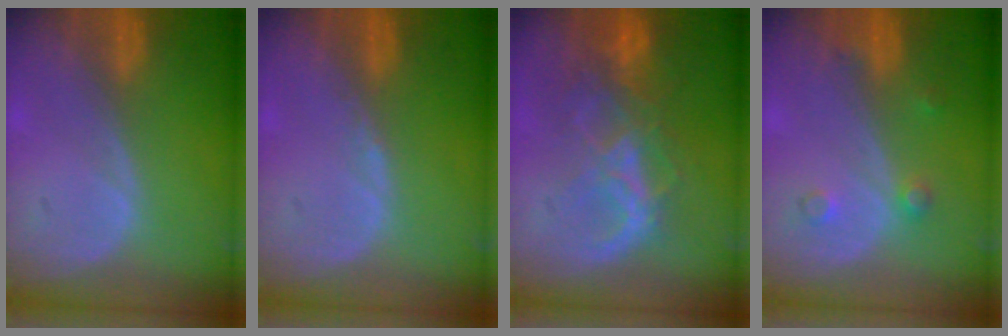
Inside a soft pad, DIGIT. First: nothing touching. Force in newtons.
{"total": 0.6, "press": 0.5, "slide": 0.4}
{"total": 8.9, "press": 7.6, "slide": 4.8}
{"total": 2.3, "press": 2.3, "slide": 0.2}